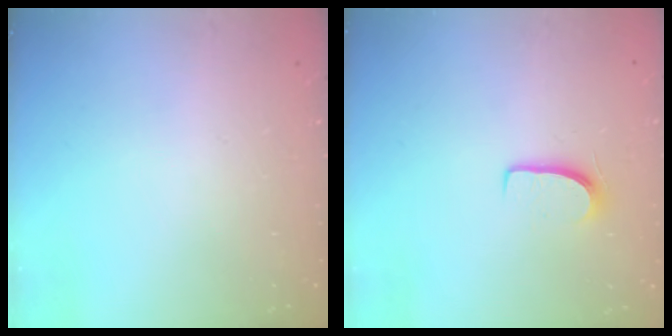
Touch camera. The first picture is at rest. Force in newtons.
{"total": 6.7, "press": 6.7, "slide": 0.5}